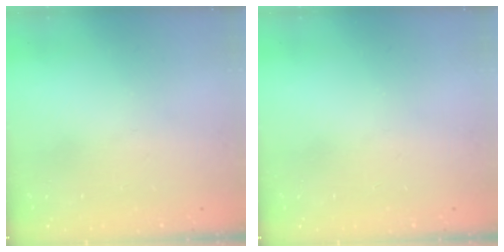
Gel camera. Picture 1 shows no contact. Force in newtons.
{"total": 0.0}